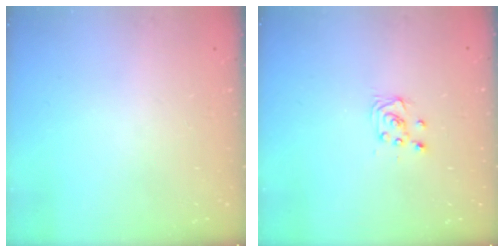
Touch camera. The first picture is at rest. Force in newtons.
{"total": 3.6, "press": 3.6, "slide": 0.3}